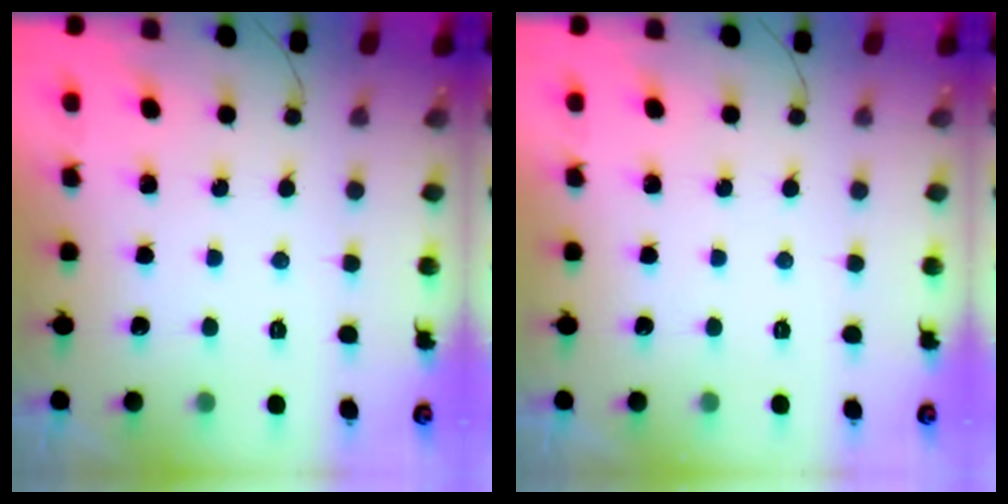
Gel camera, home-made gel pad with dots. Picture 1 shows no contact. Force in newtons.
{"total": 0.0}